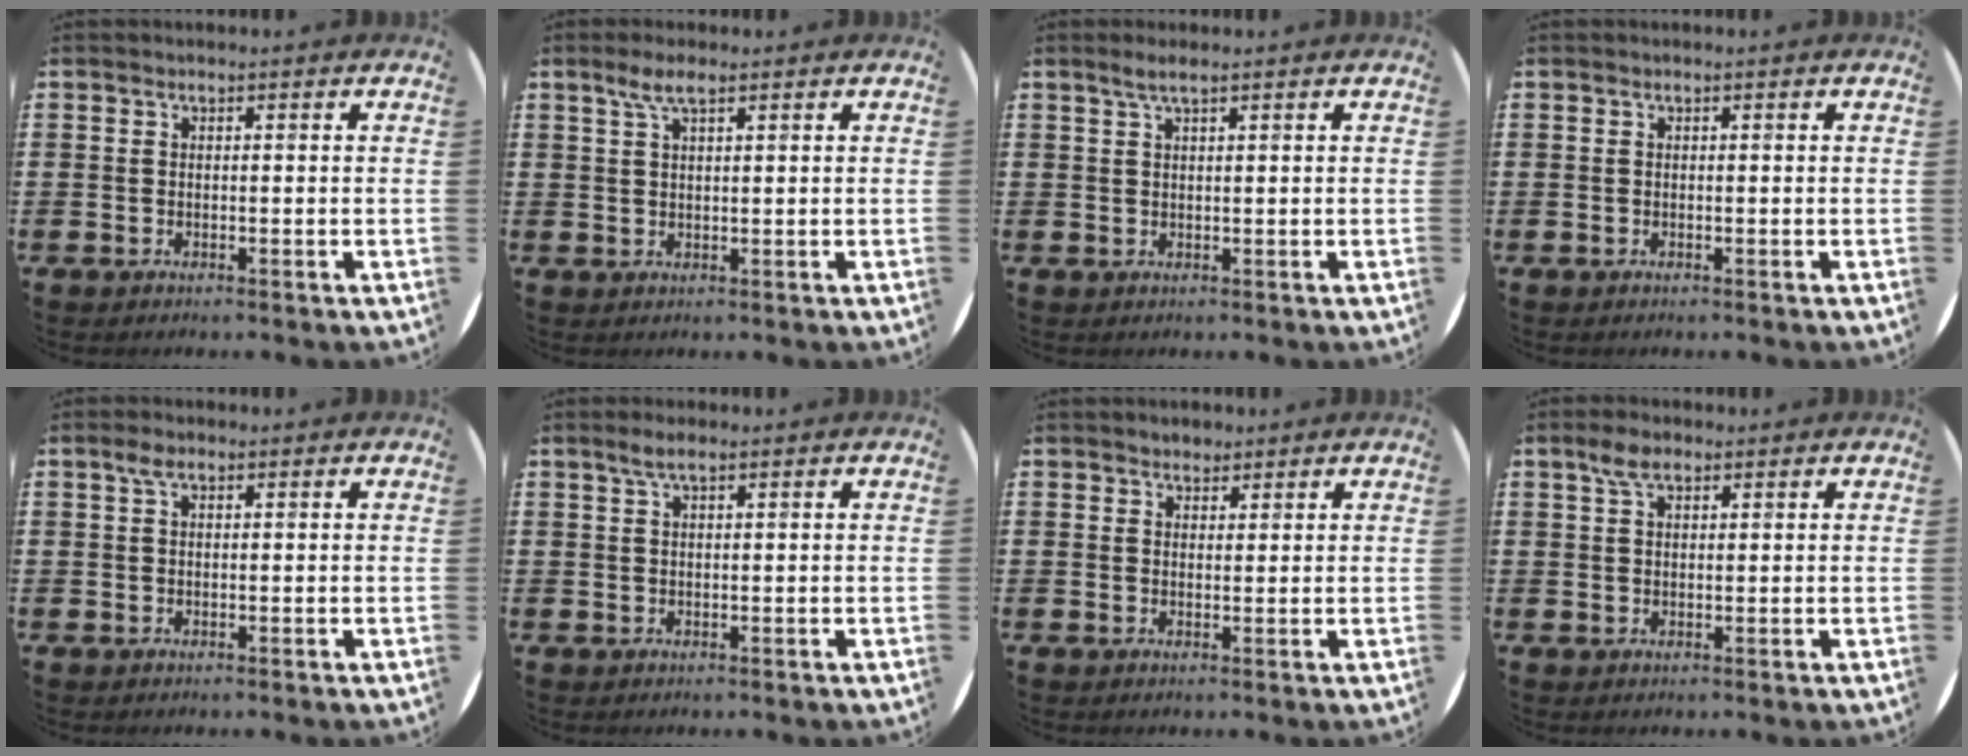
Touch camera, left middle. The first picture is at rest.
{"total": 3.2, "force": [2.0, 0.7, 2.3], "torque": [-0.048, 0.008, 0.034]}
{"total": 1.8, "force": [1.3, 0.1, 1.3], "torque": [-0.026, 0.003, 0.022]}
{"total": 0.0}
{"total": 1.6, "force": [0.8, 0.8, 1.1], "torque": [-0.025, 0.007, 0.013]}
{"total": 2.0, "force": [1.3, 0.3, 1.5], "torque": [-0.029, 0.006, 0.021]}
{"total": 1.7, "force": [1.6, 0.6, 0.0], "torque": [-0.001, 0.005, 0.030]}
{"total": 3.2, "force": [2.1, 1.5, 1.9], "torque": [-0.033, 0.005, 0.036]}